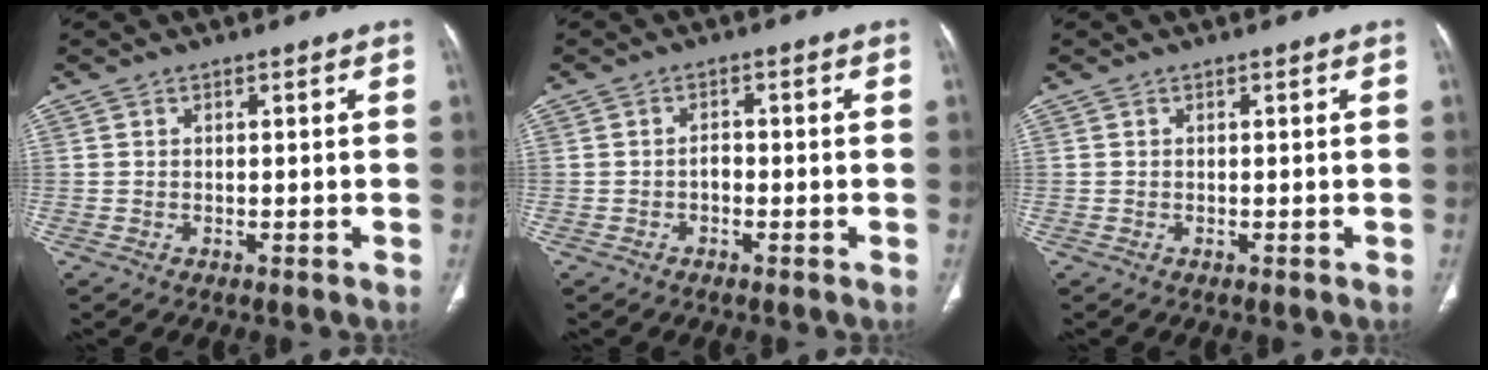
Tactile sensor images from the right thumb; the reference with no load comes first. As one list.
[{"total": 1.4, "force": [-0.6, 0.9, 0.9], "torque": [-0.009, 0.006, -0.013]}, {"total": 0.0}]